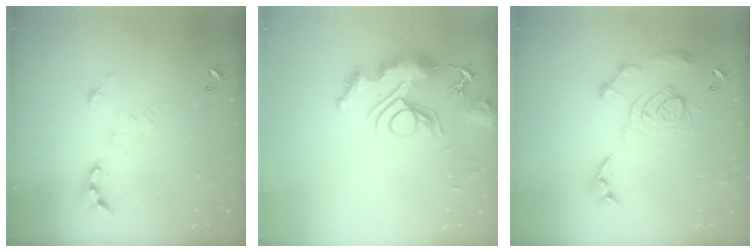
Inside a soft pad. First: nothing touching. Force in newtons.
{"total": 13.9, "press": 13.8, "slide": 1.5}
{"total": 15.6, "press": 15.5, "slide": 1.6}